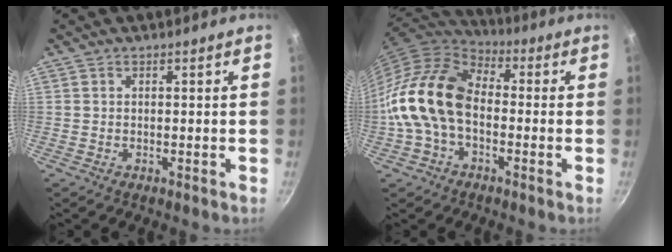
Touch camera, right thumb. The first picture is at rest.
{"total": 15.8, "force": [-2.1, 10.5, 11.5], "torque": [-0.197, 0.041, -0.057]}